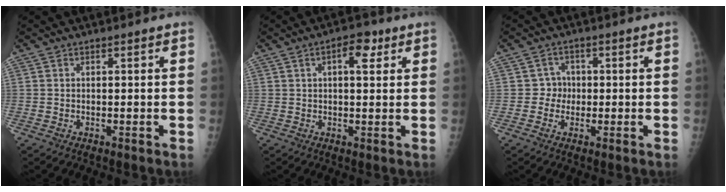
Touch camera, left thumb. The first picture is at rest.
{"total": 4.9, "force": [2.0, 2.4, 3.9], "torque": [-0.047, 0.001, 0.025]}
{"total": 2.9, "force": [-0.2, 2.9, 0.5], "torque": [0.018, 0.011, -0.011]}